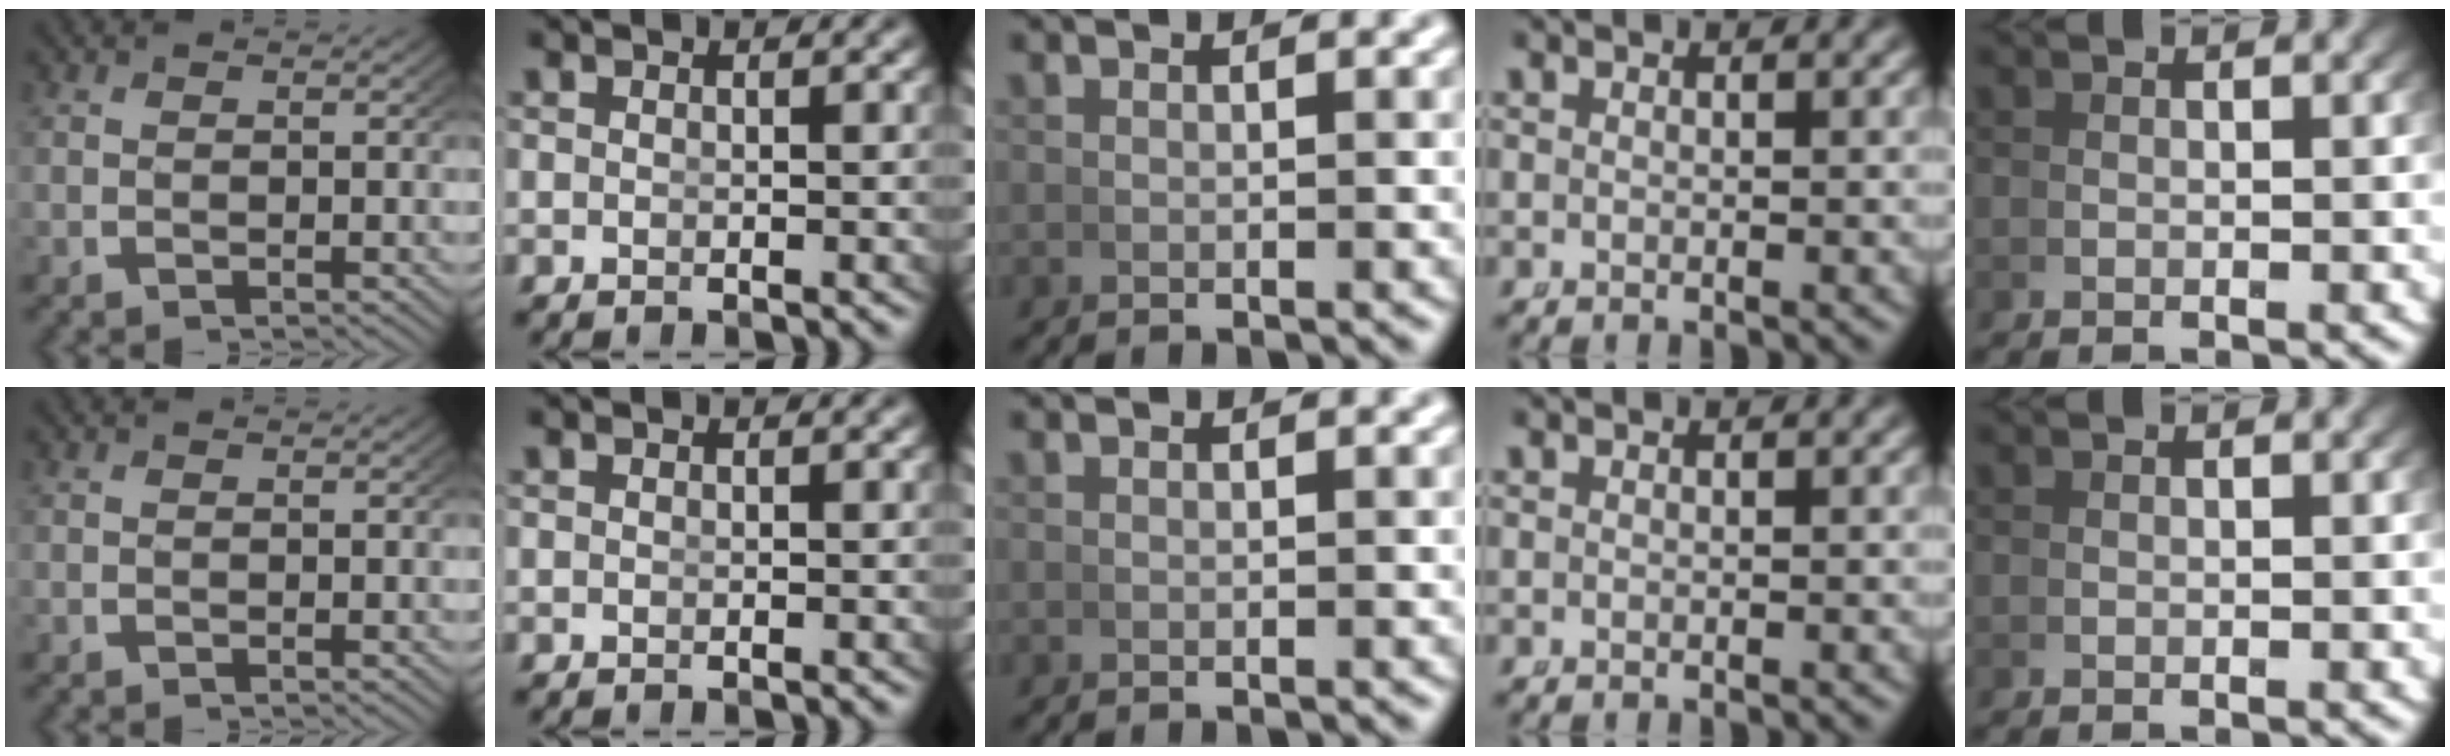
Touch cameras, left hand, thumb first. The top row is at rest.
{}